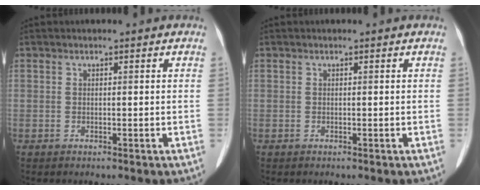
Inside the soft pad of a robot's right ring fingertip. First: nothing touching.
{"total": 0.0}